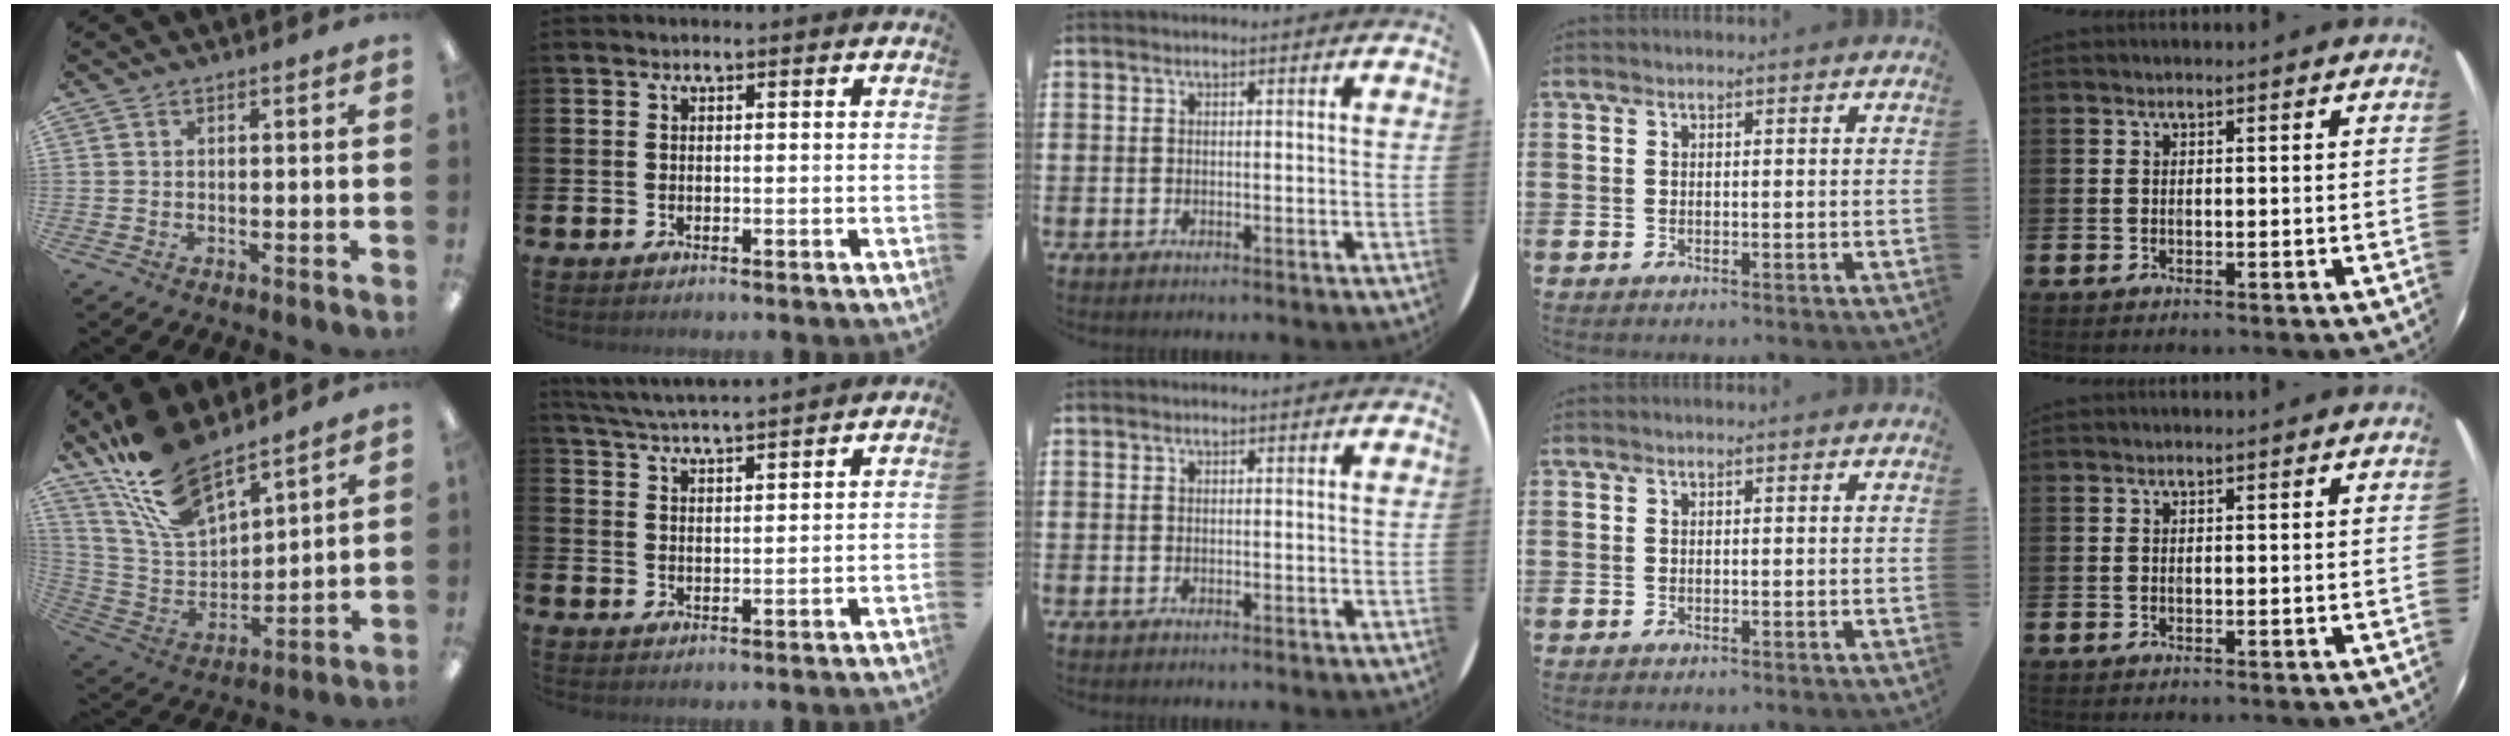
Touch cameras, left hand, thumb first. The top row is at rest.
{"thumb": {"total": 17.7, "force": [14.4, 6.4, 8.1], "torque": [-0.182, -0.080, 0.264]}, "index": {"total": 5.0, "force": [4.9, -0.2, 0.6], "torque": [-0.036, -0.027, 0.089]}}